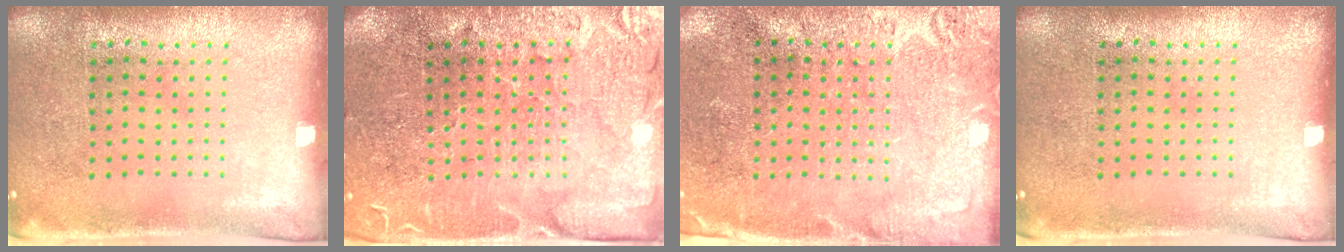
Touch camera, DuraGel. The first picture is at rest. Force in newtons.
{"total": 3.5, "press": 3.3, "slide": 1.2}
{"total": 2.7, "press": 2.6, "slide": 0.6}
{"total": 0.0}